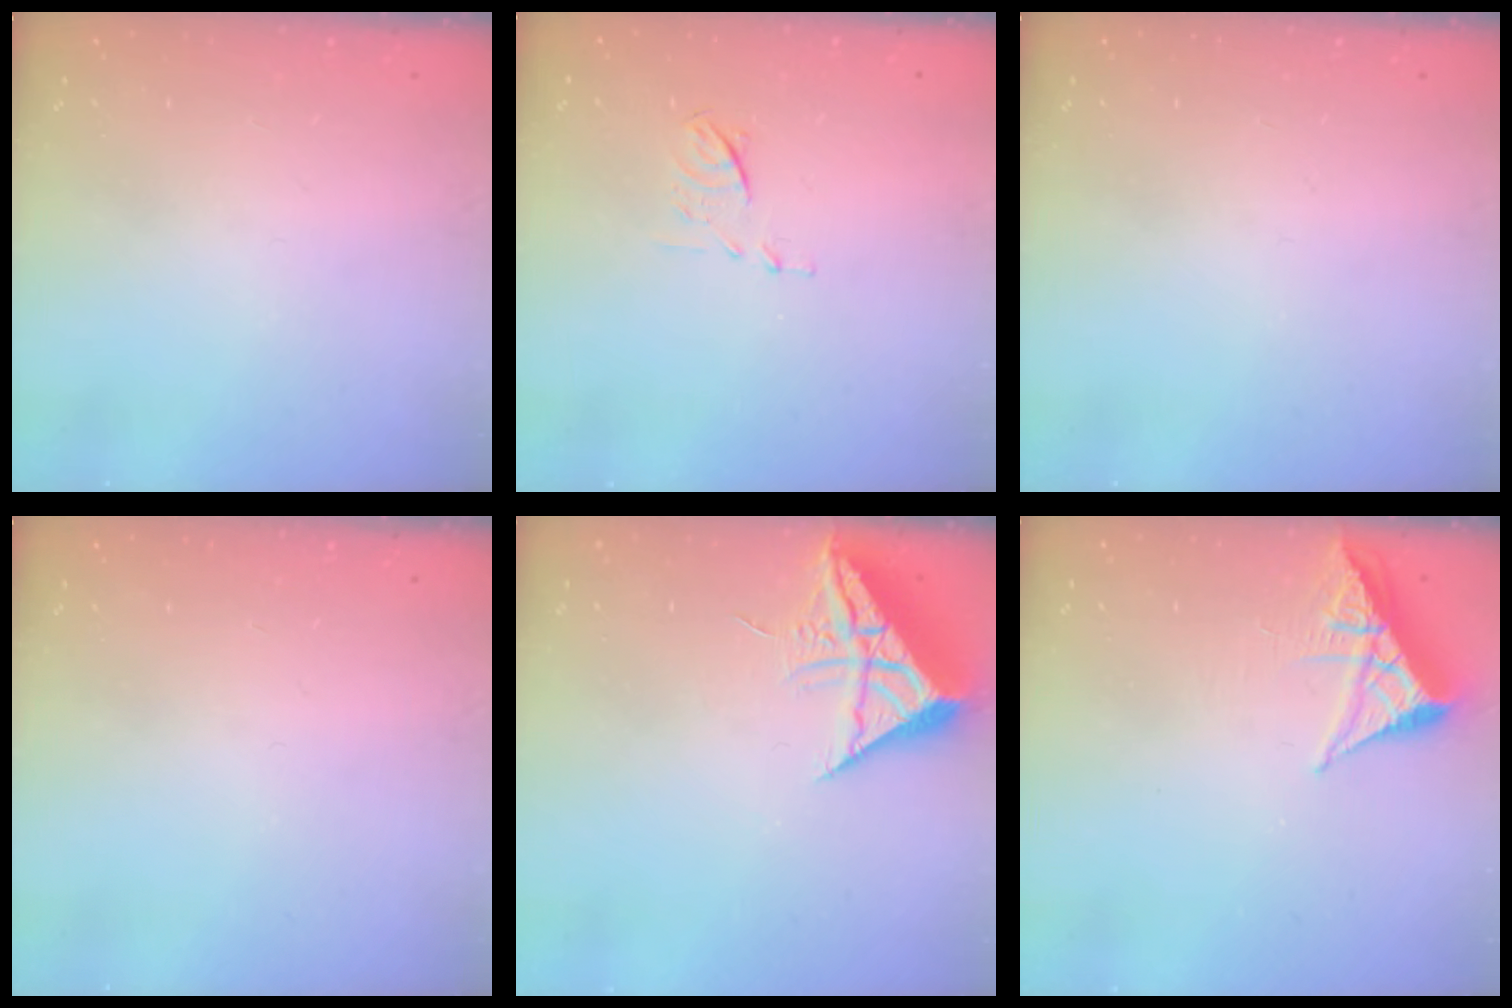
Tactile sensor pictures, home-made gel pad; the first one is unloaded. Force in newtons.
{"total": 4.8, "press": 4.7, "slide": 0.9}
{"total": 0.0}
{"total": 0.0}
{"total": 10.4, "press": 10.3, "slide": 1.1}
{"total": 6.3, "press": 6.2, "slide": 0.9}